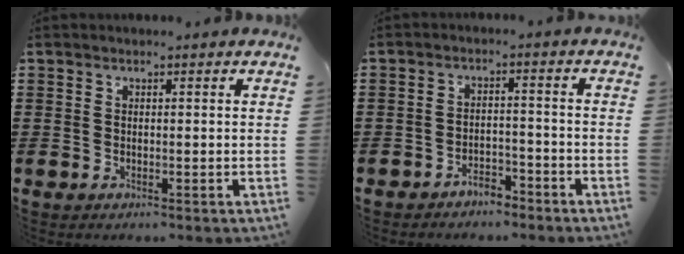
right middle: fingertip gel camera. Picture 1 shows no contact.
{"total": 3.1, "force": [-3.1, 0.5, 0.1], "torque": [-0.009, 0.004, -0.065]}